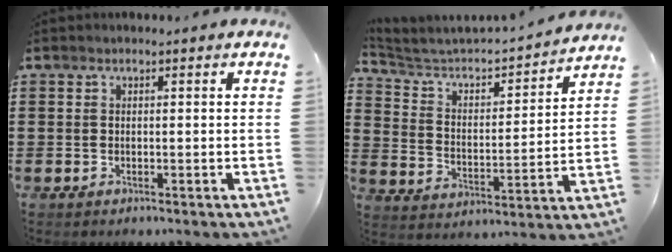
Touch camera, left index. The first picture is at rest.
{"total": 3.9, "force": [3.5, 1.1, 1.2], "torque": [-0.050, -0.033, 0.048]}